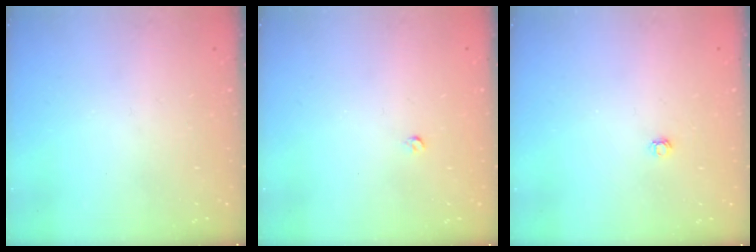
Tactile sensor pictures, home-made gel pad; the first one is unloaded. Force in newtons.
{"total": 2.6, "press": 2.5, "slide": 0.4}
{"total": 3.0, "press": 3.0, "slide": 0.4}